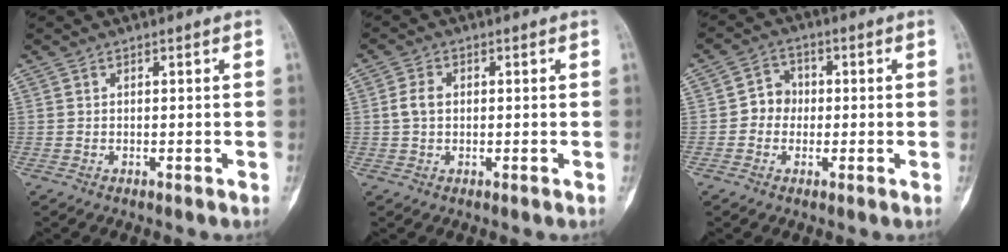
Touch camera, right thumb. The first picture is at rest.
{"total": 3.1, "force": [0.3, 2.2, 2.2], "torque": [-0.047, 0.007, 0.003]}
{"total": 4.5, "force": [-0.4, 4.1, 1.8], "torque": [-0.003, 0.013, -0.018]}